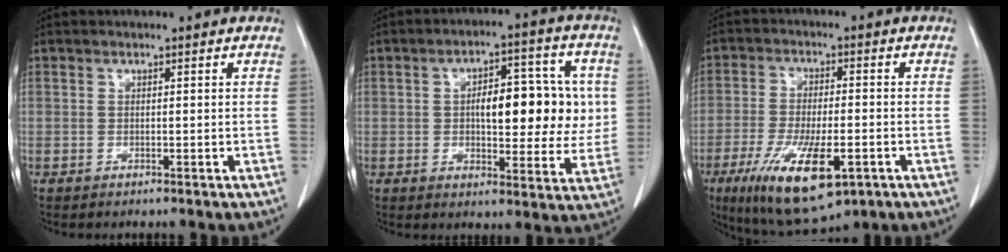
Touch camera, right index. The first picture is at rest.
{"total": 12.8, "force": [1.3, 5.5, 11.5], "torque": [-0.152, 0.029, 0.025]}
{"total": 14.1, "force": [-6.4, 4.3, 11.8], "torque": [-0.218, -0.023, -0.096]}